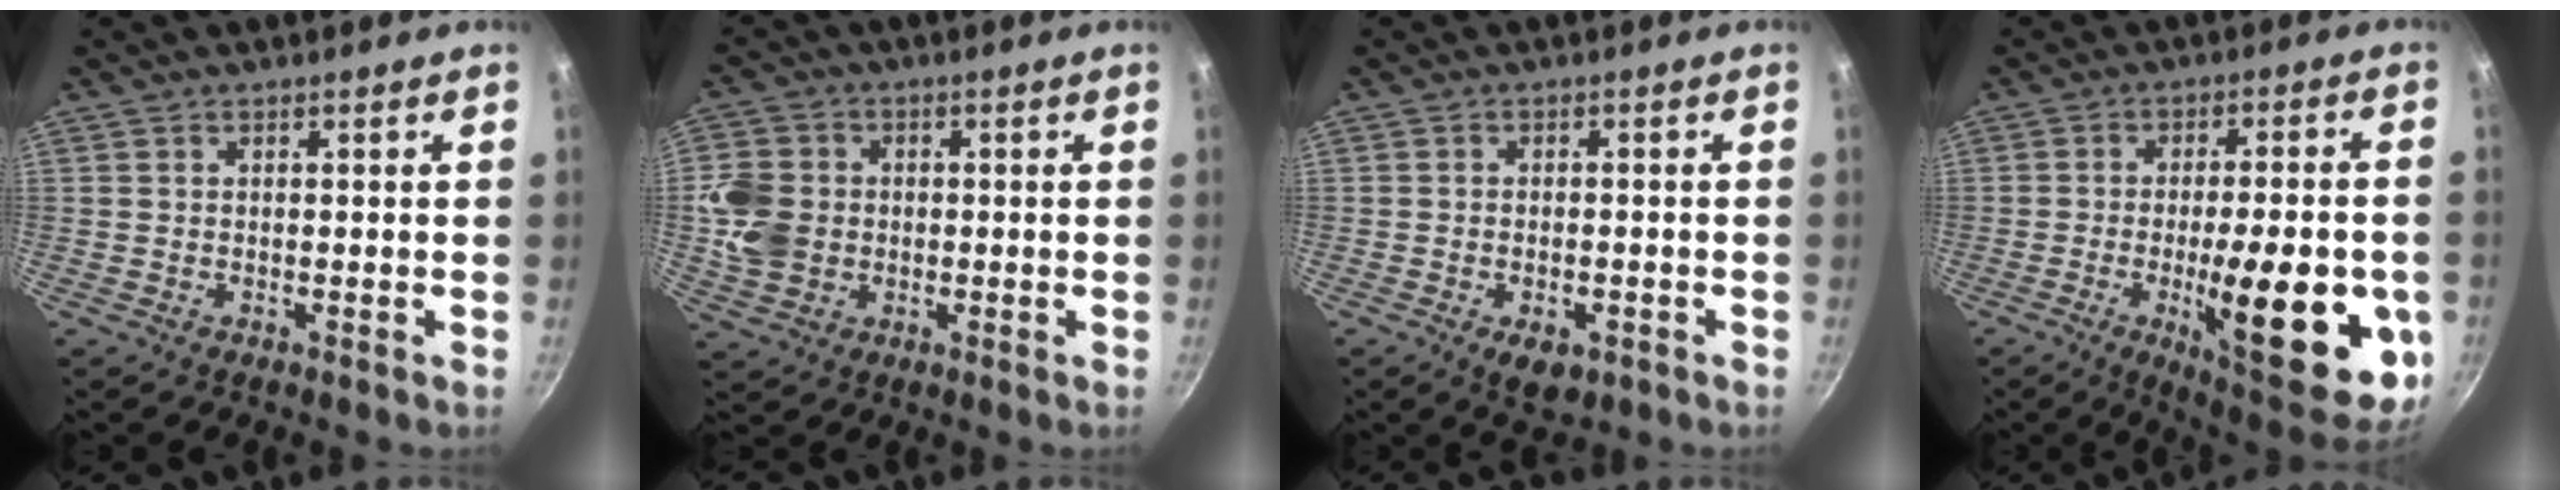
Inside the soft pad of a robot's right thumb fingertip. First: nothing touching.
{"total": 9.0, "force": [-0.5, 7.7, 4.5], "torque": [-0.070, 0.007, -0.012]}
{"total": 5.1, "force": [-2.3, 2.7, 3.6], "torque": [-0.046, 0.006, -0.026]}
{"total": 23.2, "force": [-5.9, 7.0, 21.3], "torque": [-0.262, 0.003, -0.075]}